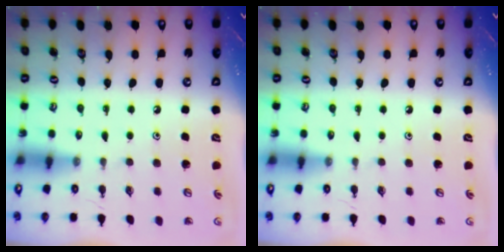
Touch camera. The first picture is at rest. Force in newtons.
{"total": 0.0}